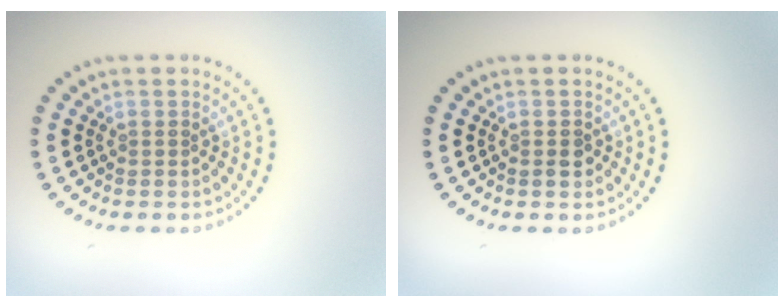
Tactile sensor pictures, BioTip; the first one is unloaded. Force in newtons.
{"total": 1.1, "press": 1.1, "slide": 0.2}